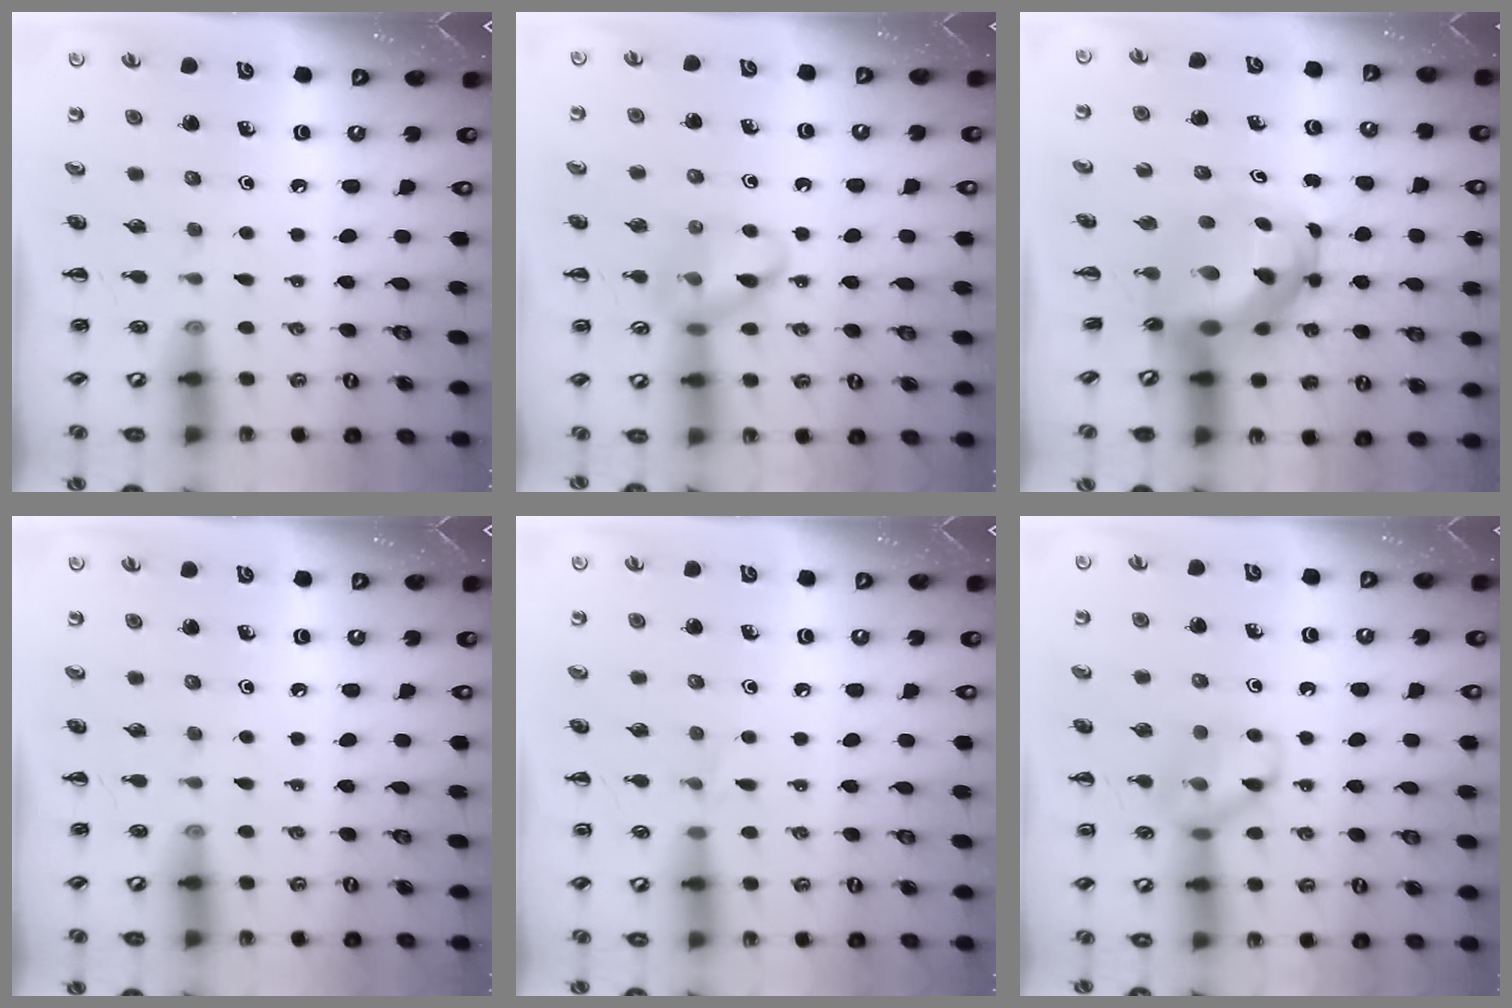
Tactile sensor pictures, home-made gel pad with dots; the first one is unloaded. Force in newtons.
{"total": 12.7, "press": 12.5, "slide": 1.8}
{"total": 6.2, "press": 5.9, "slide": 1.6}
{"total": 0.0}
{"total": 4.1, "press": 4.0, "slide": 1.0}
{"total": 11.2, "press": 11.1, "slide": 1.2}